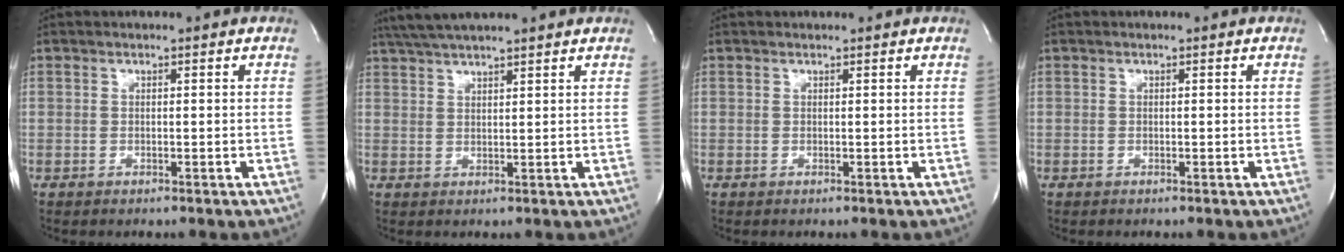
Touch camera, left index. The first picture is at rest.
{"total": 8.8, "force": [7.7, 0.1, 4.4], "torque": [-0.078, 0.038, 0.120]}
{"total": 0.9, "force": [0.9, 0.1, 0.1], "torque": [-0.006, 0.011, 0.015]}
{"total": 0.0}